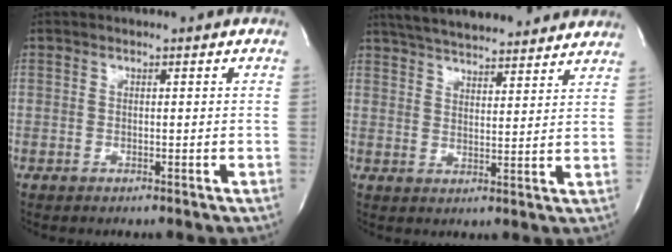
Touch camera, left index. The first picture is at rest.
{"total": 19.5, "force": [17.5, 3.7, 7.8], "torque": [-0.125, 0.031, 0.241]}